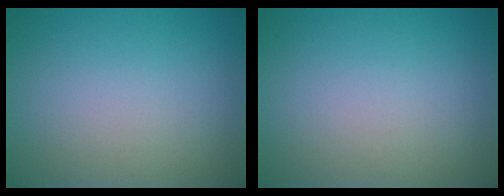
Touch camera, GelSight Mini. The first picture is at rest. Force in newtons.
{"total": 0.0}